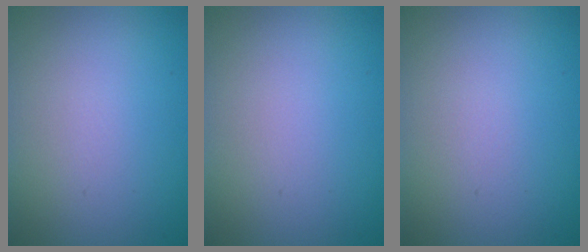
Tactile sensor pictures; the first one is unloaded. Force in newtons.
{"total": 0.0}
{"total": 0.0}